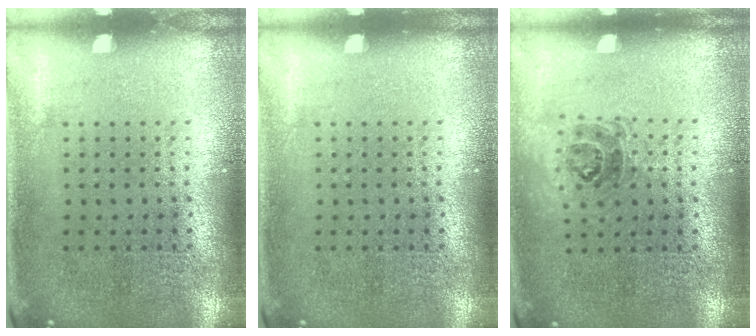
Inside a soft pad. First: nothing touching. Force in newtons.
{"total": 0.0}
{"total": 1.0, "press": 0.9, "slide": 0.5}